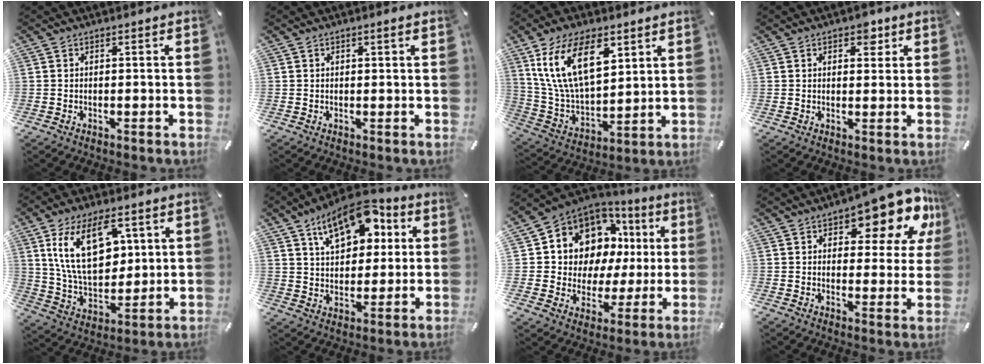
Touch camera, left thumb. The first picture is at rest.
{"total": 0.6, "force": [0.5, 0.1, 0.4], "torque": [-0.008, 0.001, 0.008]}
{"total": 17.4, "force": [8.9, 9.4, 11.7], "torque": [-0.258, -0.022, 0.155]}
{"total": 3.6, "force": [2.0, 2.5, 1.7], "torque": [-0.009, -0.005, 0.027]}
{"total": 16.6, "force": [6.7, 10.3, 11.1], "torque": [-0.220, -0.011, 0.117]}
{"total": 15.0, "force": [7.9, 9.0, 9.0], "torque": [-0.142, -0.025, 0.141]}
{"total": 10.7, "force": [5.7, 8.7, 2.5], "torque": [-0.054, -0.065, 0.109]}
{"total": 15.0, "force": [9.9, 6.1, 9.4], "torque": [-0.112, -0.075, 0.163]}